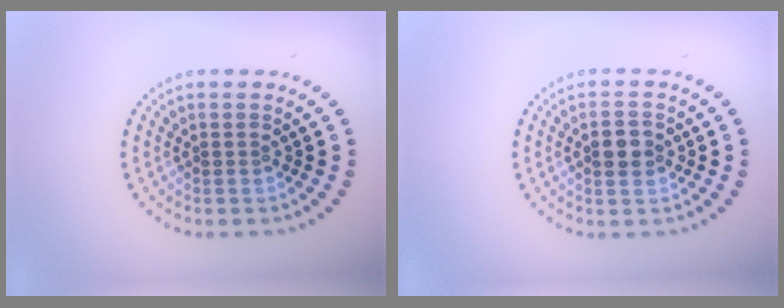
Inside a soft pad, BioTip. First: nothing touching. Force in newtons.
{"total": 2.8, "press": 2.8, "slide": 0.1}